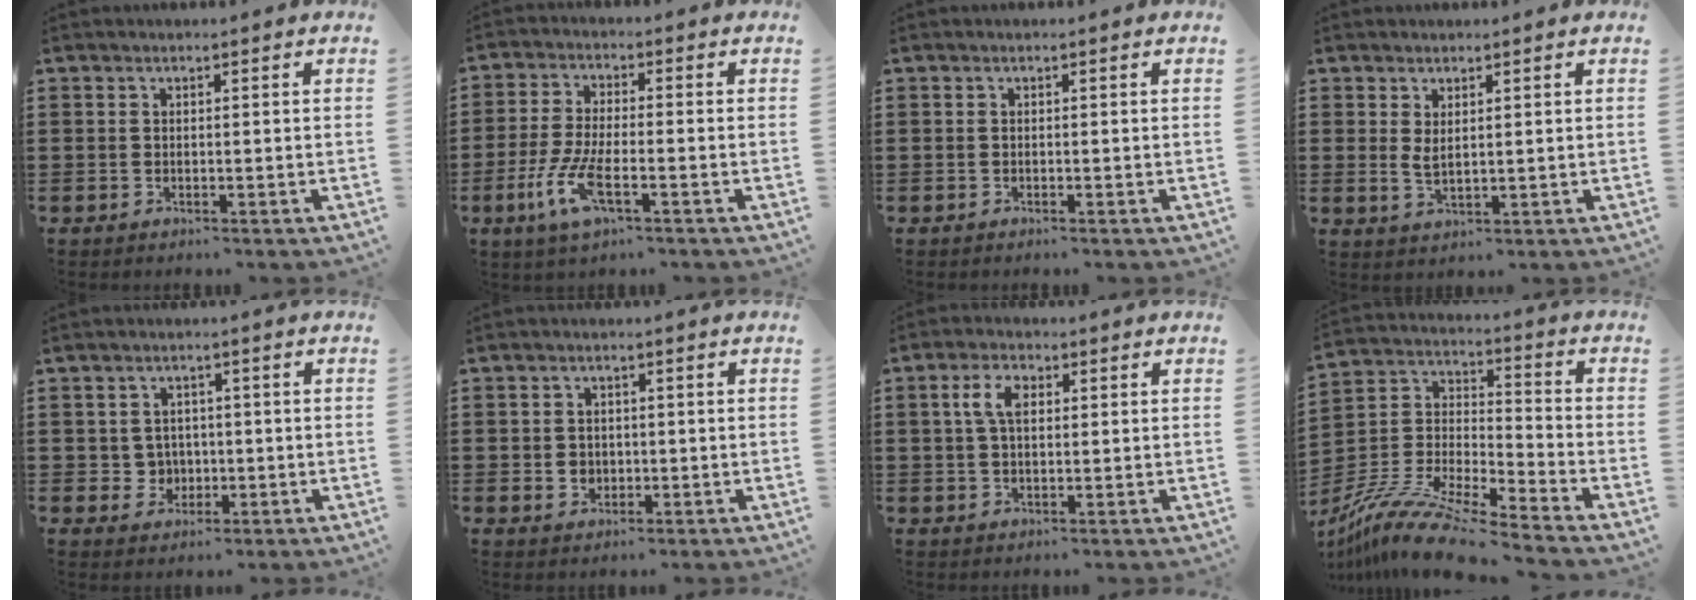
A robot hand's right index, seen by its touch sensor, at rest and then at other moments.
{"total": 7.3, "force": [-3.1, 2.0, 6.3], "torque": [-0.150, -0.020, -0.060]}
{"total": 0.0}
{"total": 2.2, "force": [1.2, 0.8, 1.7], "torque": [-0.034, 0.003, 0.022]}
{"total": 3.4, "force": [-0.2, 3.3, 0.9], "torque": [-0.032, 0.008, -0.006]}
{"total": 2.1, "force": [-0.2, 2.0, 0.7], "torque": [-0.020, 0.007, -0.006]}
{"total": 4.6, "force": [1.1, 2.3, 3.9], "torque": [-0.083, 0.014, 0.017]}
{"total": 11.8, "force": [-10.6, 0.8, 5.1], "torque": [-0.113, 0.016, -0.216]}